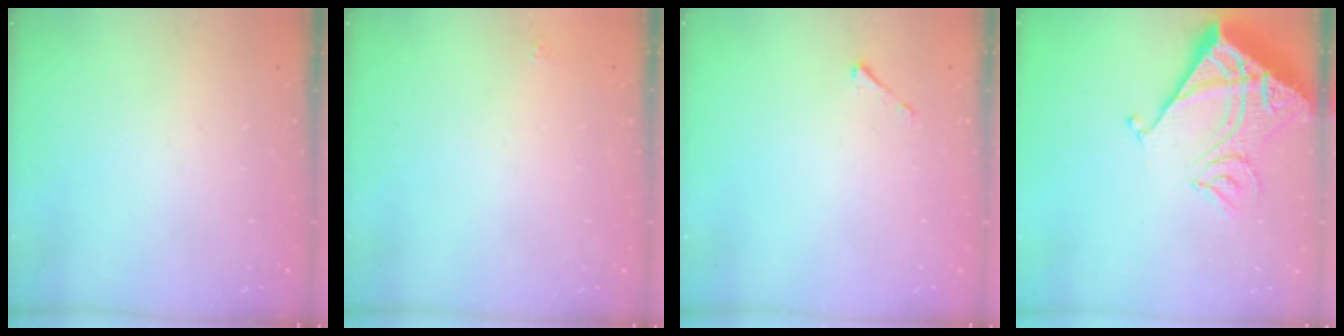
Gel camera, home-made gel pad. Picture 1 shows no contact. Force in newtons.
{"total": 1.8, "press": 1.7, "slide": 0.1}
{"total": 2.5, "press": 2.5, "slide": 0.3}
{"total": 14.7, "press": 14.6, "slide": 1.6}